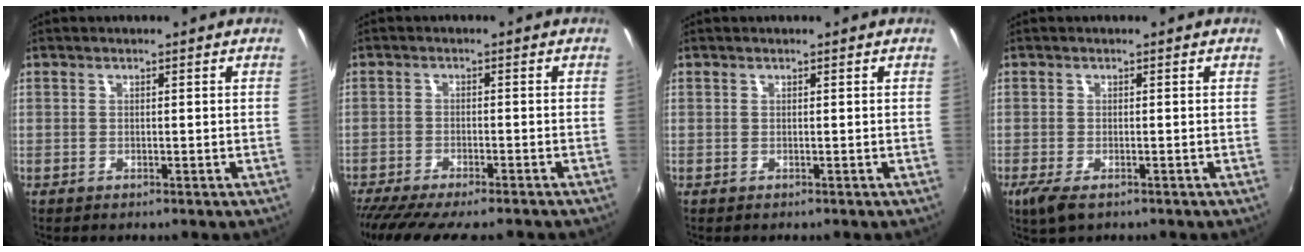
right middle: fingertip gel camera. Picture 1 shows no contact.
{"total": 11.3, "force": [-9.7, 1.5, 5.7], "torque": [-0.124, -0.038, -0.154]}
{"total": 0.0}
{"total": 4.2, "force": [-2.5, 1.4, 3.0], "torque": [-0.067, -0.016, -0.043]}